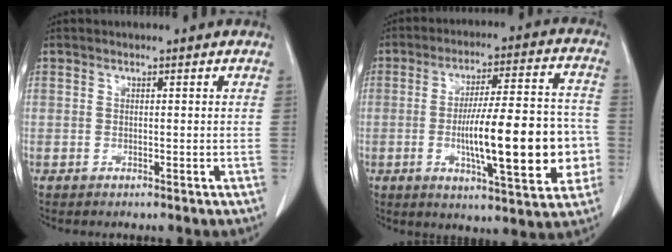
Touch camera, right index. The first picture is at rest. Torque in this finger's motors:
{"motor_torque": [1.57, -0.57, 0.65, 0.21]}